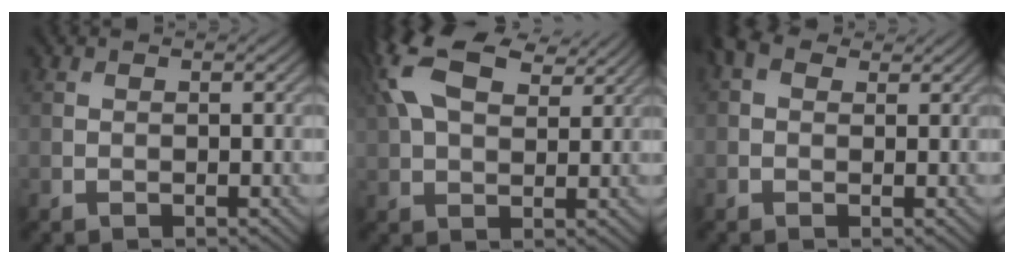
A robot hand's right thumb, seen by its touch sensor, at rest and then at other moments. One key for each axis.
{"total": 12.2, "fx": 5.7, "fy": 6.2, "fz": 8.7, "tx": -0.218, "ty": 0.028, "tz": 0.107}
{"total": 2.6, "fx": 1.1, "fy": 1.8, "fz": 1.6, "tx": -0.034, "ty": 0.007, "tz": 0.012}